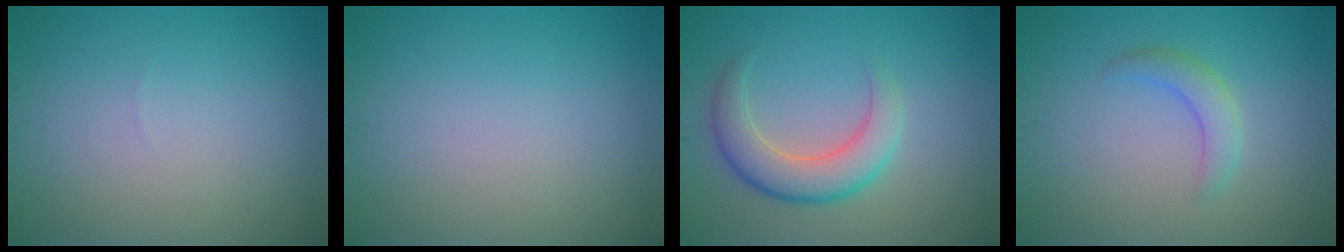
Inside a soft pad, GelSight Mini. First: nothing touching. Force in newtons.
{"total": 0.0}
{"total": 4.7, "press": 4.7, "slide": 0.4}
{"total": 2.3, "press": 2.3, "slide": 0.2}